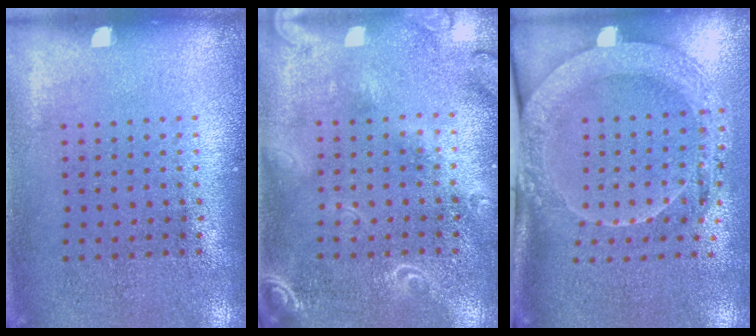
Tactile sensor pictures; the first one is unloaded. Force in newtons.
{"total": 2.1, "press": 1.9, "slide": 1.0}
{"total": 2.1, "press": 2.0, "slide": 0.5}